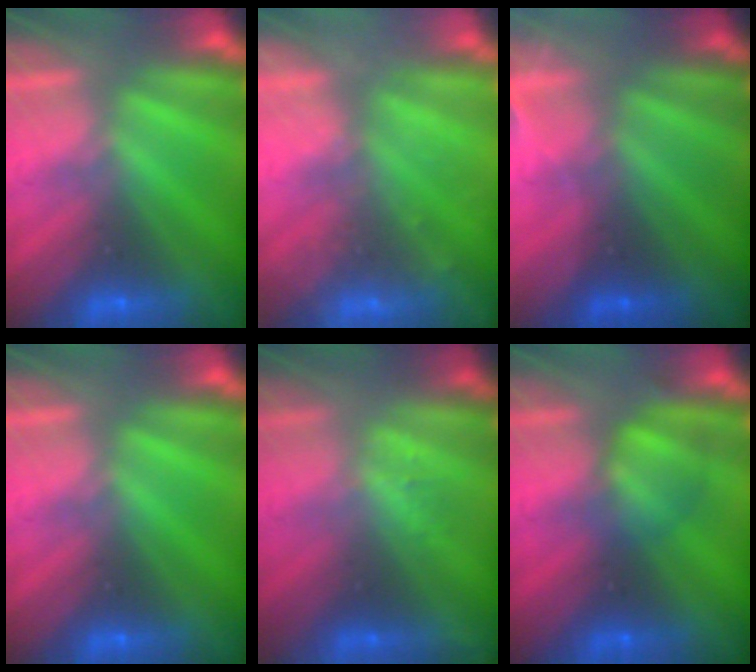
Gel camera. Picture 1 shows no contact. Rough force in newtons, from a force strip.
{"total": 2.4}
{"total": 2.9}
{"total": 0.0}
{"total": 1.1}
{"total": 2.5}